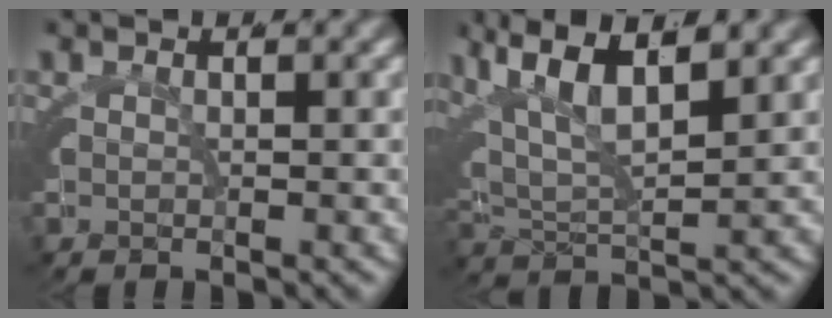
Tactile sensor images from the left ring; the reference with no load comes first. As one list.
[{"total": 8.3, "force": [3.1, 5.7, 5.2], "torque": [-0.135, -0.007, 0.049]}]